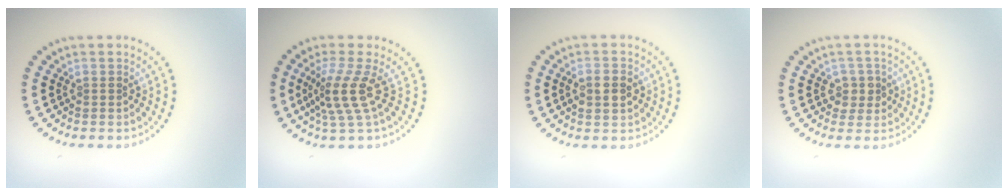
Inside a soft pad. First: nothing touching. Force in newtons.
{"total": 3.6, "press": 2.6, "slide": 2.5}
{"total": 2.4, "press": 2.4, "slide": 0.3}
{"total": 1.7, "press": 1.6, "slide": 0.5}